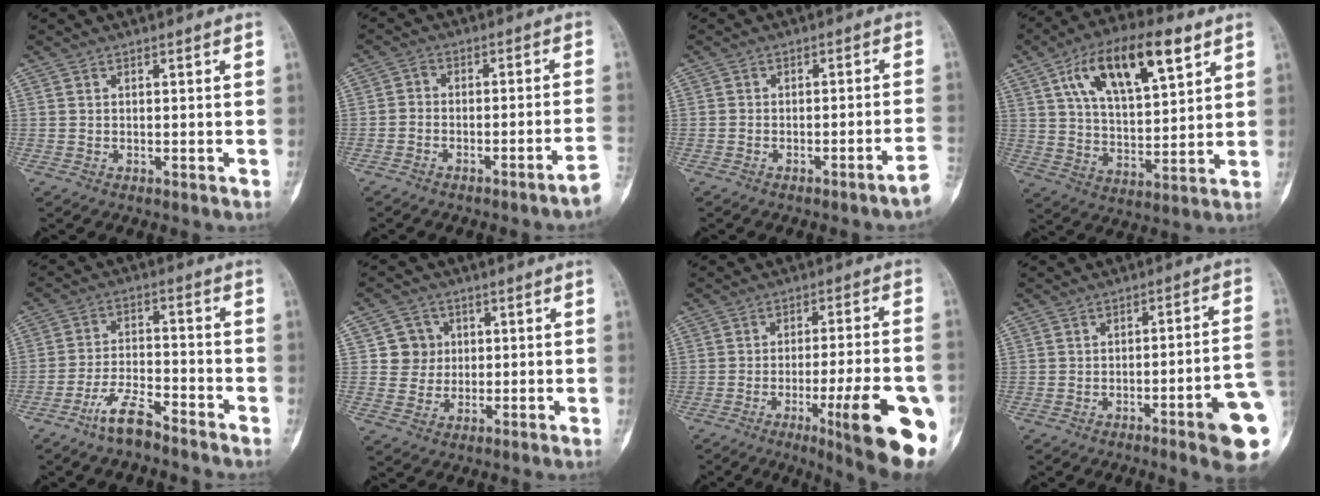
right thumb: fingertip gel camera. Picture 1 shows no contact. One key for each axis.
{"total": 5.0, "fx": -3.5, "fy": 0.3, "fz": 3.5, "tx": -0.048, "ty": 0.049, "tz": -0.053}
{"total": 3.6, "fx": -2.5, "fy": -0.5, "fz": 2.5, "tx": -0.030, "ty": 0.027, "tz": -0.037}
{"total": 18.5, "fx": 8.7, "fy": 7.8, "fz": 14.3, "tx": -0.211, "ty": -0.015, "tz": 0.152}
{"total": 7.3, "fx": -5.7, "fy": 2.1, "fz": 4.0, "tx": -0.078, "ty": 0.035, "tz": -0.110}
{"total": 5.7, "fx": 1.0, "fy": 5.5, "fz": 0.9, "tx": 0.024, "ty": 0.005, "tz": 0.014}
{"total": 19.0, "fx": -7.0, "fy": 3.2, "fz": 17.4, "tx": -0.190, "ty": 0.005, "tz": -0.089}
{"total": 13.1, "fx": -4.9, "fy": 1.6, "fz": 12.1, "tx": -0.122, "ty": 0.025, "tz": -0.062}